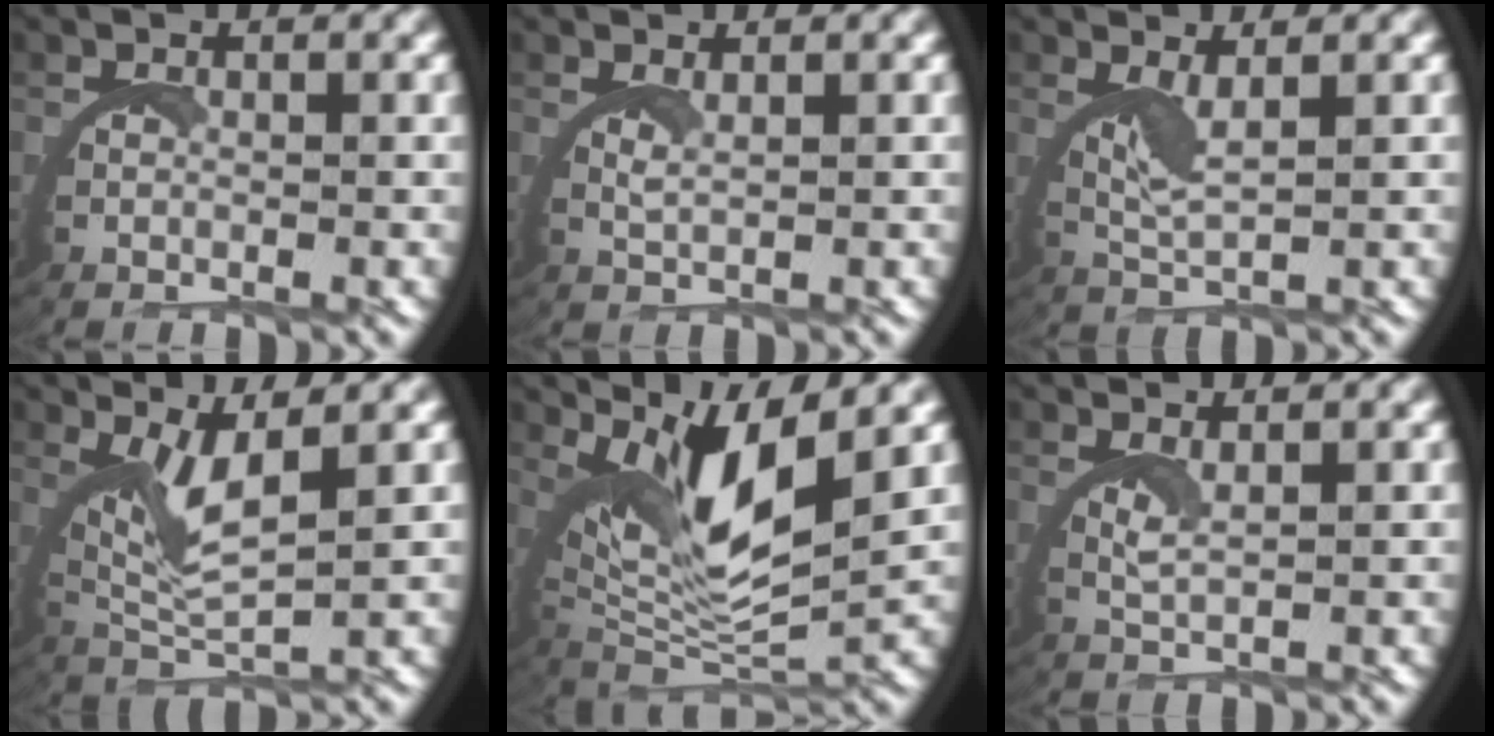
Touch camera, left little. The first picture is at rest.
{"total": 1.7, "force": [1.4, -0.7, 0.7], "torque": [-0.023, -0.007, 0.031]}
{"total": 3.1, "force": [1.9, 0.0, 2.5], "torque": [-0.053, -0.005, 0.038]}
{"total": 4.9, "force": [2.4, 1.1, 4.1], "torque": [-0.095, -0.005, 0.046]}
{"total": 9.6, "force": [3.1, 4.2, 8.1], "torque": [-0.160, -0.013, 0.063]}
{"total": 2.1, "force": [1.5, -0.4, 1.4], "torque": [-0.036, -0.007, 0.033]}